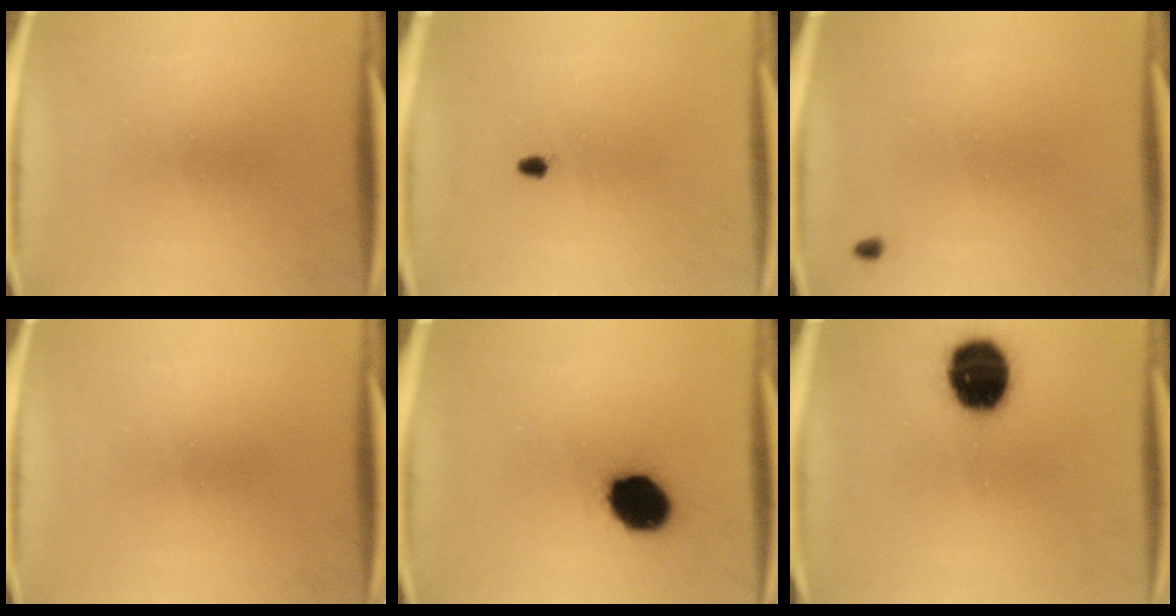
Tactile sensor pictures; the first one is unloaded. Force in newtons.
{"total": 0.9}
{"total": 0.6}
{"total": 0.0}
{"total": 13.1}
{"total": 16.3}